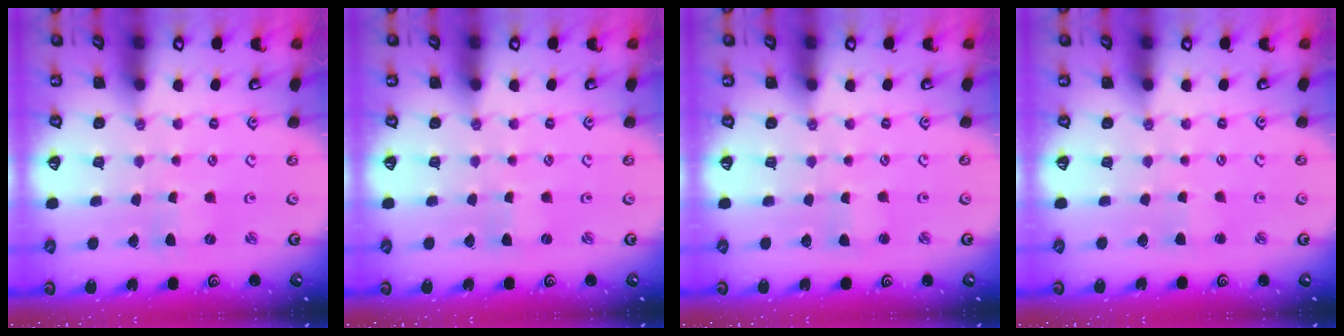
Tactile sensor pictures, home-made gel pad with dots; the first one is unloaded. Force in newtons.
{"total": 0.0}
{"total": 1.7, "press": 1.7, "slide": 0.1}
{"total": 2.6, "press": 2.6, "slide": 0.3}